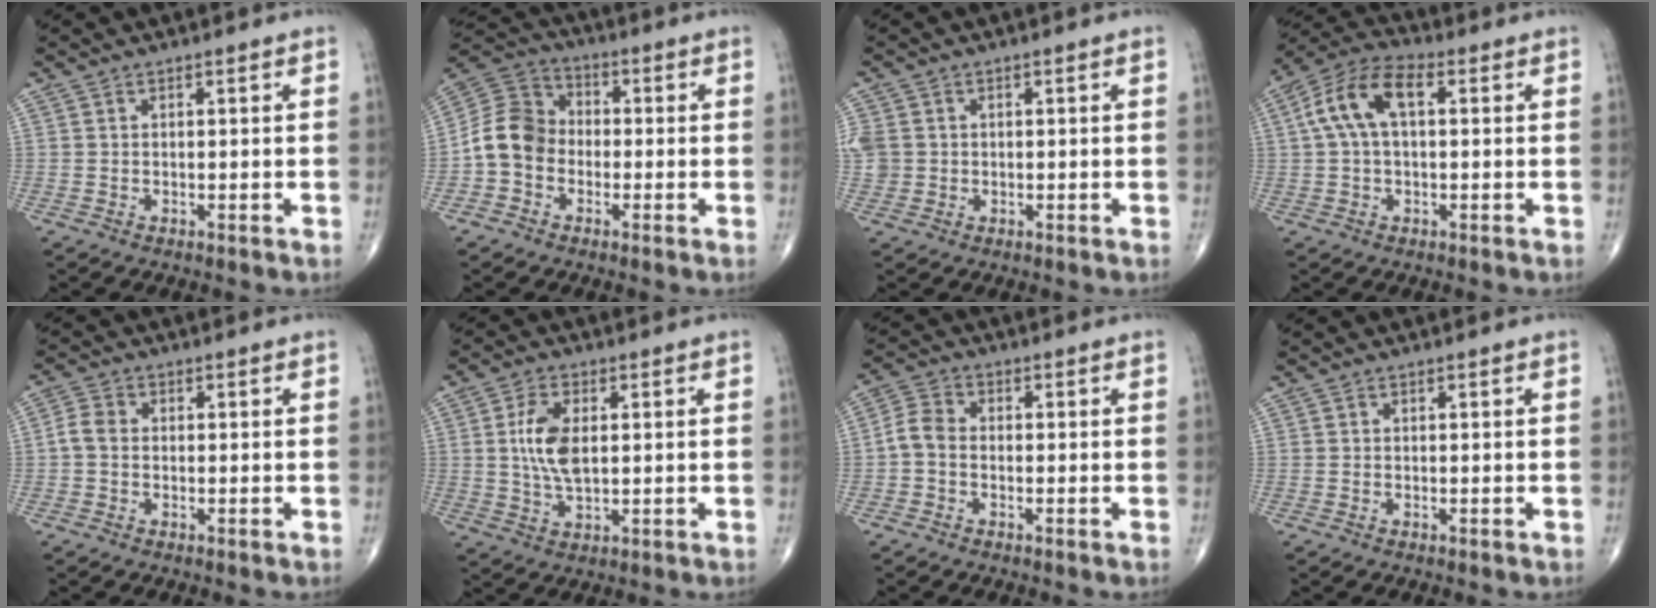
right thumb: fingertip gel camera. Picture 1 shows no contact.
{"total": 9.3, "force": [-2.0, 7.8, 4.8], "torque": [-0.076, 0.036, -0.053]}
{"total": 6.2, "force": [0.7, 5.6, 2.7], "torque": [-0.071, 0.012, 0.020]}
{"total": 10.4, "force": [1.9, 5.5, 8.7], "torque": [-0.176, 0.036, 0.027]}
{"total": 3.1, "force": [-0.3, 2.3, 2.0], "torque": [-0.038, 0.009, -0.014]}
{"total": 7.8, "force": [1.0, 4.1, 6.6], "torque": [-0.132, -0.003, 0.020]}
{"total": 4.2, "force": [-0.9, 3.0, 2.8], "torque": [-0.053, 0.012, -0.031]}
{"total": 0.0}